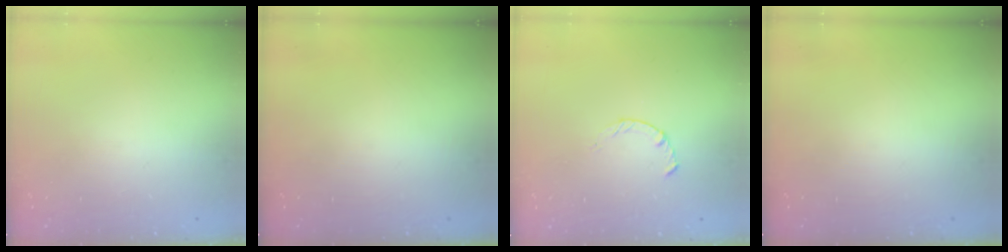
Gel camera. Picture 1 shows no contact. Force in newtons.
{"total": 0.0}
{"total": 2.4, "press": 2.3, "slide": 0.4}
{"total": 0.0}